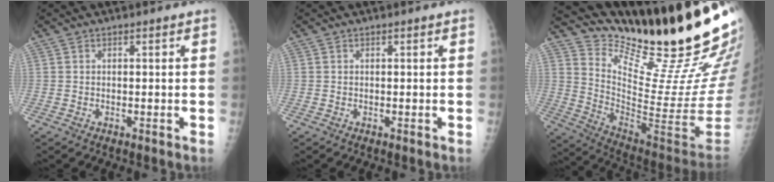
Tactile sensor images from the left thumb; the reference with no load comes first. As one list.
[{"total": 0.0}, {"total": 25.7, "force": [21.0, 3.2, 14.6], "torque": [-0.196, -0.156, 0.322]}]